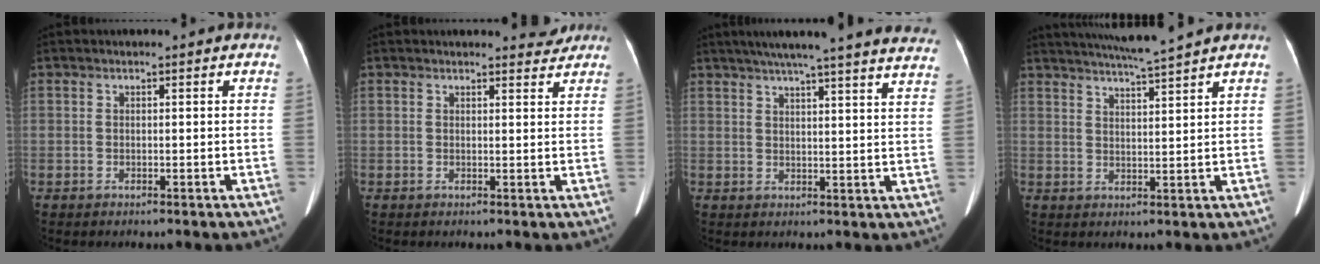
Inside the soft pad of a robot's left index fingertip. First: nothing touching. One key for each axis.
{"total": 2.3, "fx": 2.2, "fy": 0.3, "fz": 0.0, "tx": -0.004, "ty": -0.008, "tz": 0.021}
{"total": 26.6, "fx": 23.6, "fy": 0.6, "fz": 12.3, "tx": -0.192, "ty": -0.027, "tz": 0.283}
{"total": 8.1, "fx": 7.3, "fy": -1.6, "fz": 3.2, "tx": -0.056, "ty": 0.002, "tz": 0.115}